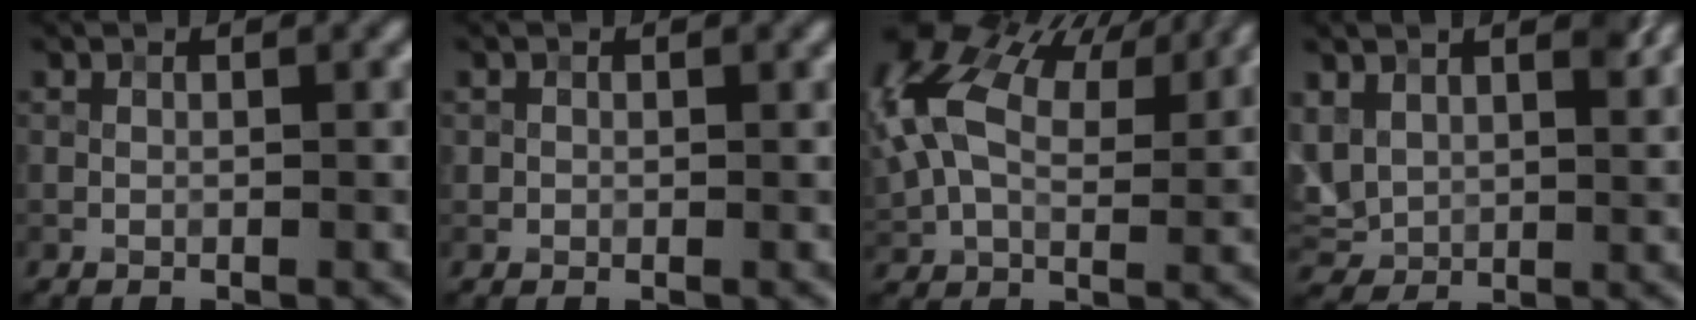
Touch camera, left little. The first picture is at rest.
{"total": 0.7, "force": [0.1, 0.7, 0.0], "torque": [0.007, -0.003, -0.001]}
{"total": 12.8, "force": [6.0, 7.1, 8.8], "torque": [-0.213, 0.026, 0.110]}
{"total": 5.5, "force": [2.5, 3.9, 2.9], "torque": [-0.084, -0.002, 0.048]}